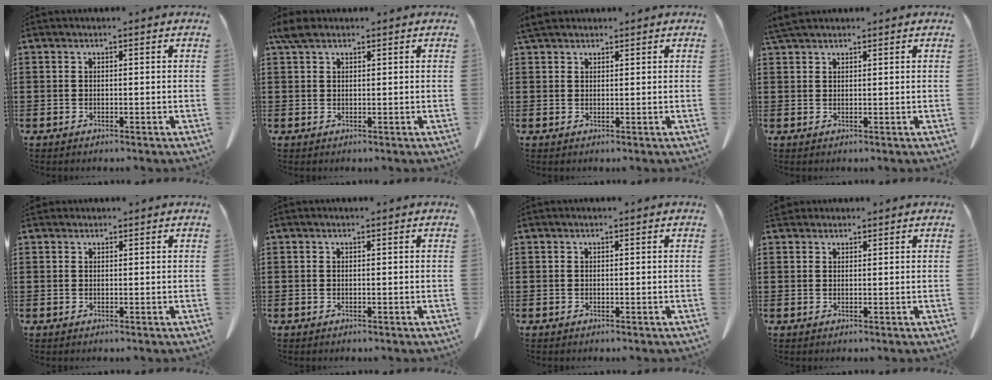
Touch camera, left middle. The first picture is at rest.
{"total": 2.6, "force": [2.0, 1.2, 1.2], "torque": [-0.031, 0.004, 0.038]}
{"total": 2.7, "force": [2.3, 0.9, 1.0], "torque": [-0.028, 0.003, 0.046]}
{"total": 2.5, "force": [2.2, 0.5, 1.0], "torque": [-0.025, 0.001, 0.045]}
{"total": 0.8, "force": [0.7, 0.3, 0.1], "torque": [-0.004, 0.000, 0.015]}
{"total": 0.0}
{"total": 0.0}
{"total": 1.5, "force": [1.4, 0.6, 0.3], "torque": [-0.011, 0.002, 0.028]}